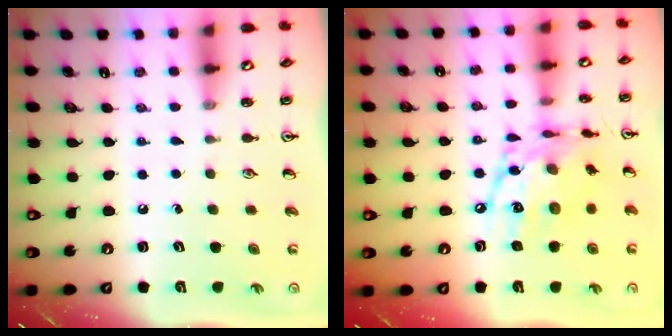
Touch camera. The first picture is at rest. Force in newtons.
{"total": 14.8, "press": 14.7, "slide": 1.2}